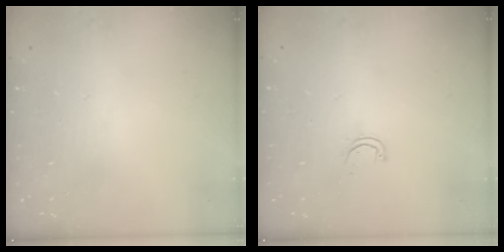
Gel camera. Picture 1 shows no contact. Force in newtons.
{"total": 4.6, "press": 4.4, "slide": 1.2}